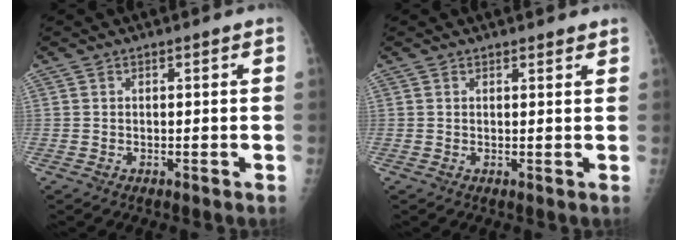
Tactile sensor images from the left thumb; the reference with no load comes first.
{"total": 1.3, "force": [1.1, 0.5, 0.6], "torque": [-0.002, -0.004, 0.013]}